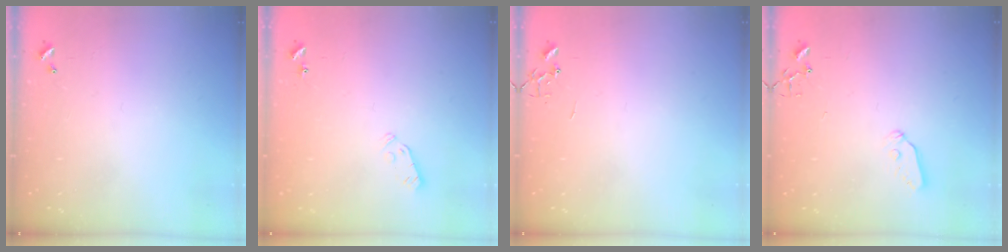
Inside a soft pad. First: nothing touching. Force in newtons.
{"total": 3.9, "press": 3.8, "slide": 0.9}
{"total": 0.0}
{"total": 6.0, "press": 6.0, "slide": 0.2}